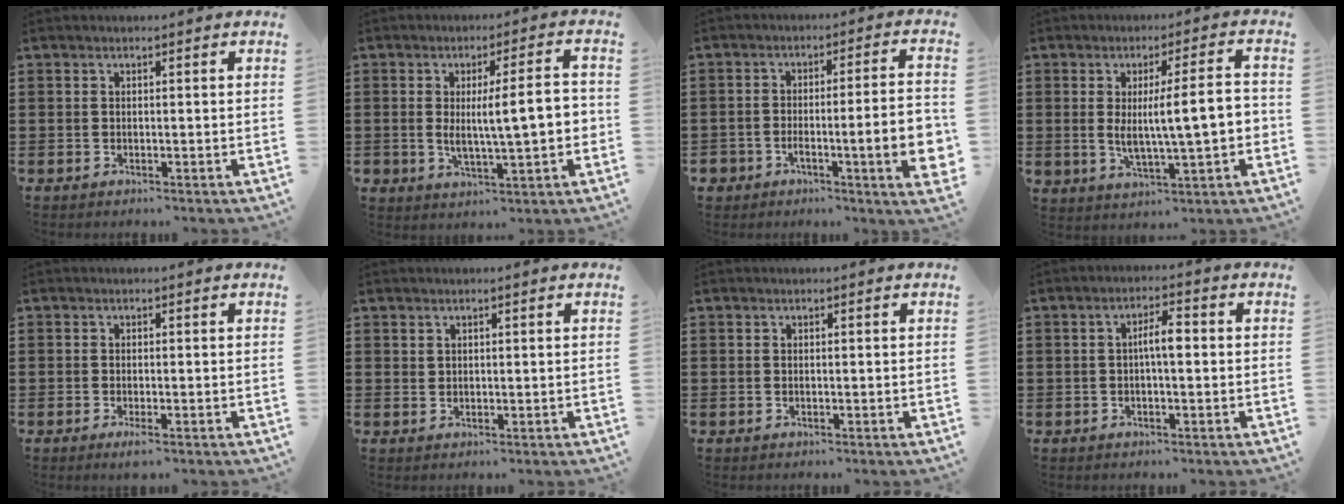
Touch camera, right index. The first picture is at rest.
{"total": 8.9, "force": [0.3, 1.9, 8.7], "torque": [-0.138, -0.004, 0.000]}
{"total": 8.8, "force": [-2.8, 2.5, 8.0], "torque": [-0.120, -0.007, -0.050]}
{"total": 9.9, "force": [0.4, 2.1, 9.6], "torque": [-0.169, -0.001, 0.002]}
{"total": 1.3, "force": [-0.7, 0.1, 1.0], "torque": [-0.025, -0.008, -0.014]}
{"total": 1.1, "force": [0.9, 0.5, 0.3], "torque": [-0.008, -0.001, 0.019]}
{"total": 0.0}
{"total": 3.7, "force": [-0.1, 0.9, 3.6], "torque": [-0.066, 0.007, -0.005]}